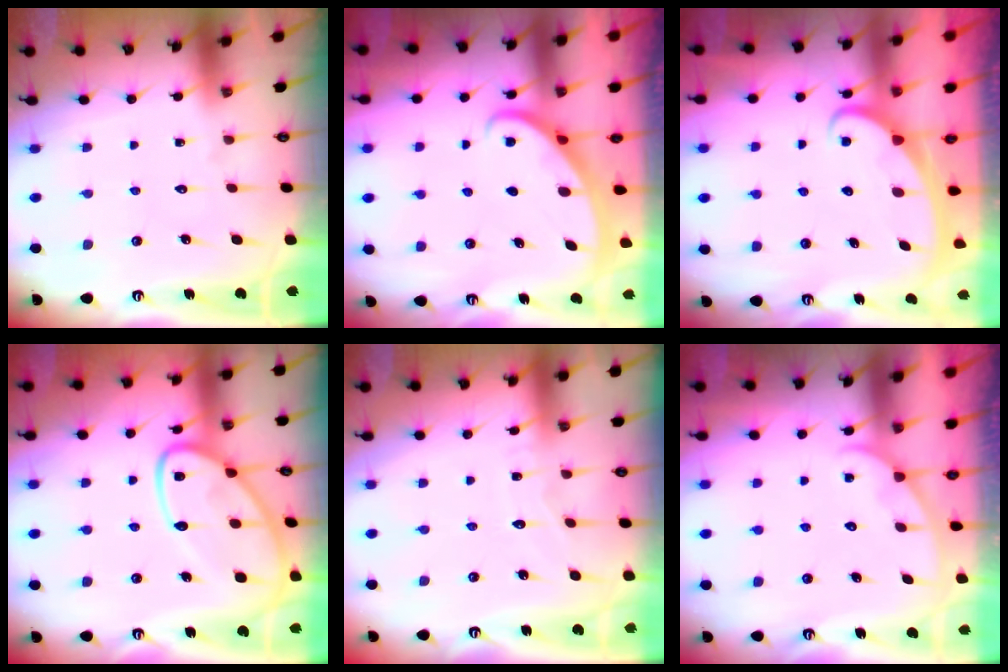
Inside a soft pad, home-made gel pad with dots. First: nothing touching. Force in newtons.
{"total": 2.9, "press": 2.9, "slide": 0.1}
{"total": 2.6, "press": 2.5, "slide": 0.3}
{"total": 15.4, "press": 15.3, "slide": 1.6}
{"total": 3.7, "press": 3.7, "slide": 0.4}
{"total": 2.4, "press": 2.4, "slide": 0.3}